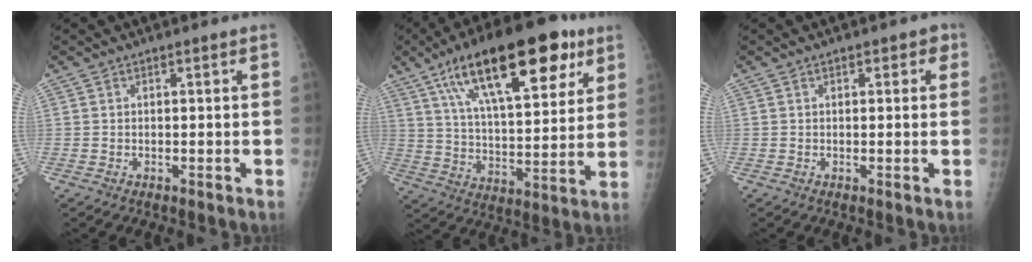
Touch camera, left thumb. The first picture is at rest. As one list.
[{"total": 25.2, "force": [13.3, 9.8, 19.0], "torque": [-0.274, -0.019, 0.220]}, {"total": 2.1, "force": [1.1, 1.3, 1.2], "torque": [0.005, 0.000, 0.010]}]